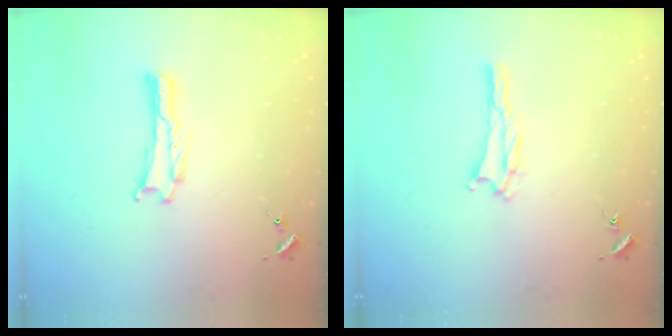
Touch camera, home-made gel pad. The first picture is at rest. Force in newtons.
{"total": 2.1, "press": 2.1, "slide": 0.3}